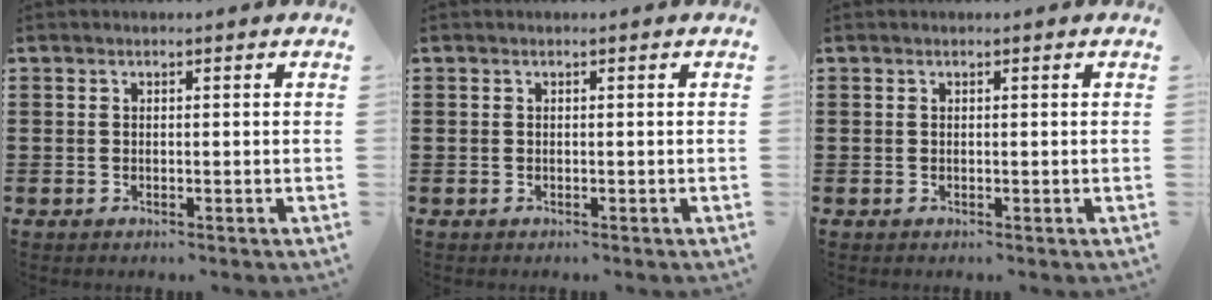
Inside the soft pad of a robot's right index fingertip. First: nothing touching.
{"total": 0.0}
{"total": 0.0}